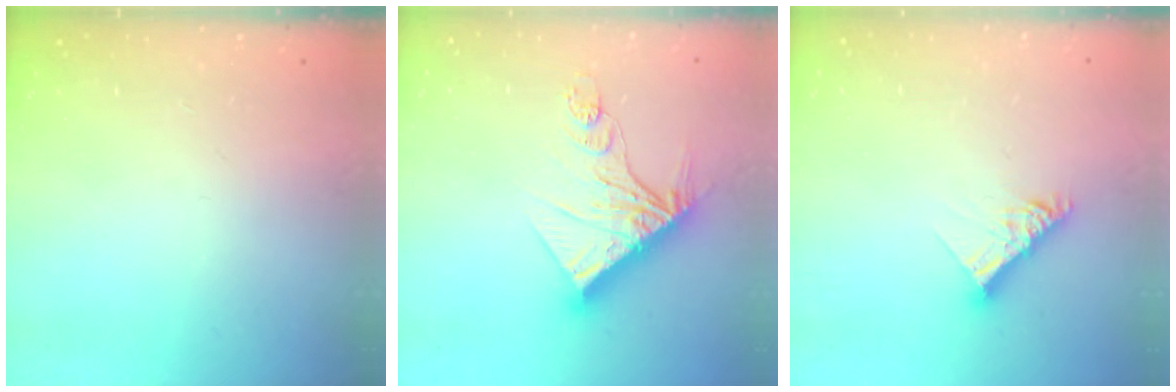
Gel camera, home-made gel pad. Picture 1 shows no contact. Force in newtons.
{"total": 13.9, "press": 13.9, "slide": 0.7}
{"total": 9.8, "press": 9.8, "slide": 0.8}